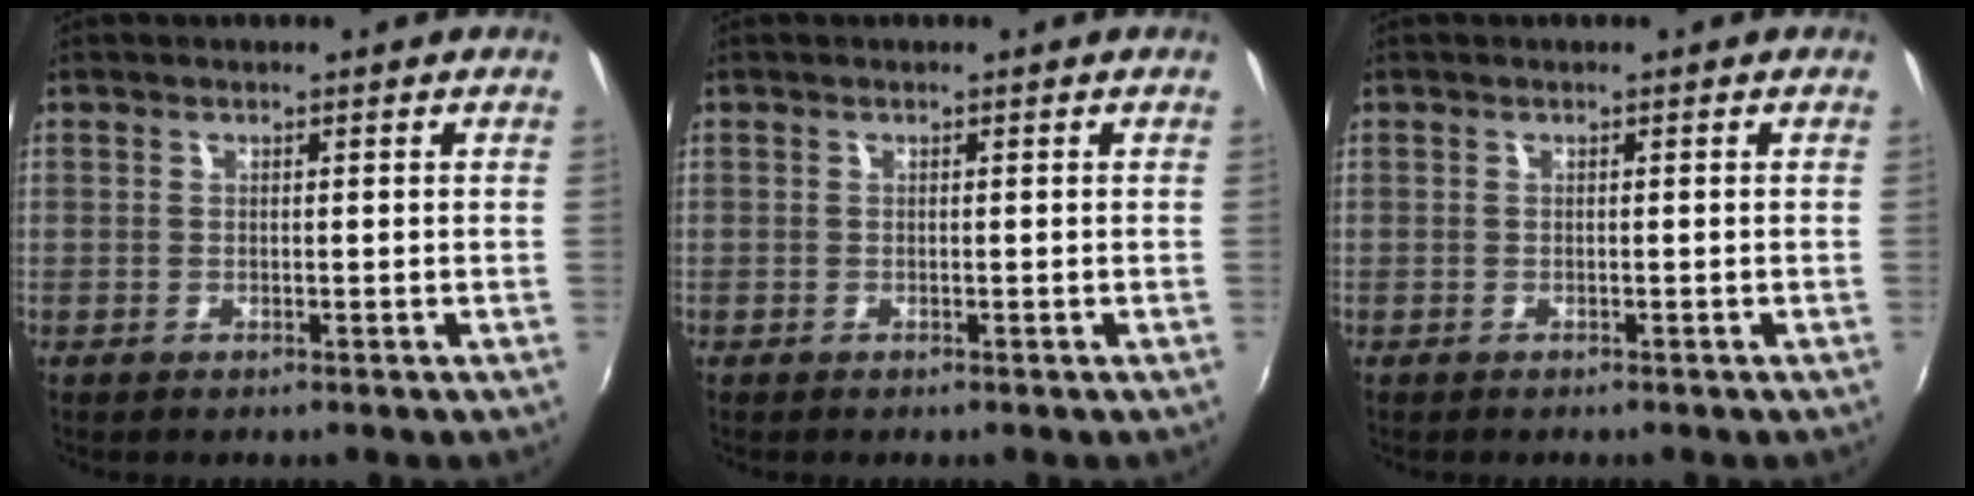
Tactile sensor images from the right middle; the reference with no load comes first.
{"total": 0.0}
{"total": 0.0}